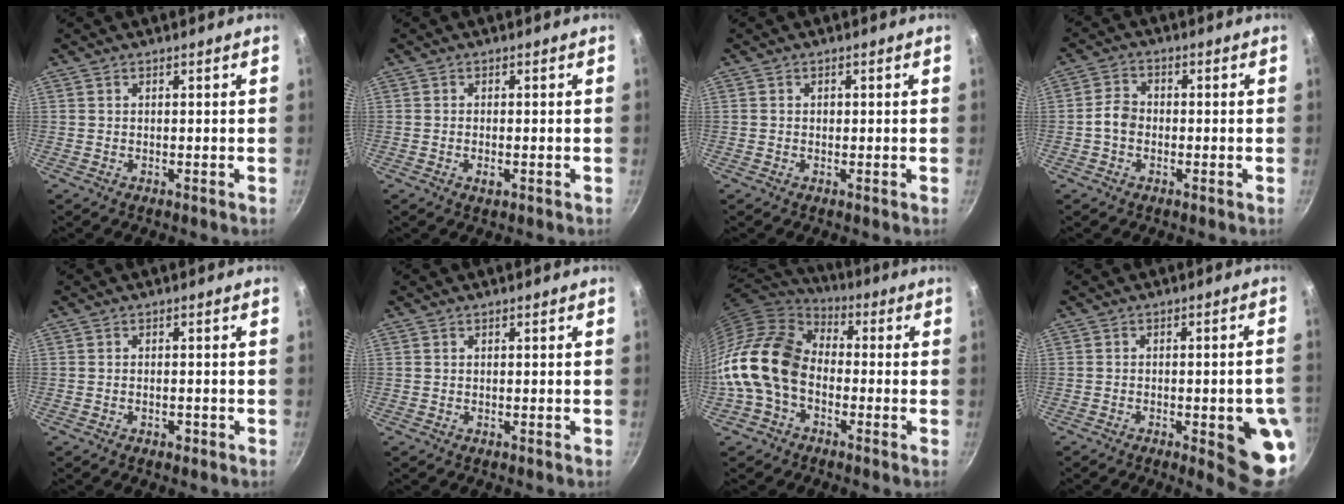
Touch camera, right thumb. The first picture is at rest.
{"total": 1.7, "force": [-0.6, 0.7, 1.4], "torque": [-0.028, -0.001, -0.011]}
{"total": 0.6, "force": [0.0, 0.6, 0.2], "torque": [0.000, 0.003, 0.000]}
{"total": 3.9, "force": [-1.0, 3.0, 2.3], "torque": [-0.034, 0.020, -0.027]}
{"total": 1.4, "force": [-0.7, 0.8, 0.9], "torque": [-0.015, 0.004, -0.010]}
{"total": 0.0}
{"total": 15.8, "force": [-3.6, 11.2, 10.6], "torque": [-0.173, 0.047, -0.093]}
{"total": 11.3, "force": [-3.3, 3.1, 10.3], "torque": [-0.098, 0.014, -0.037]}